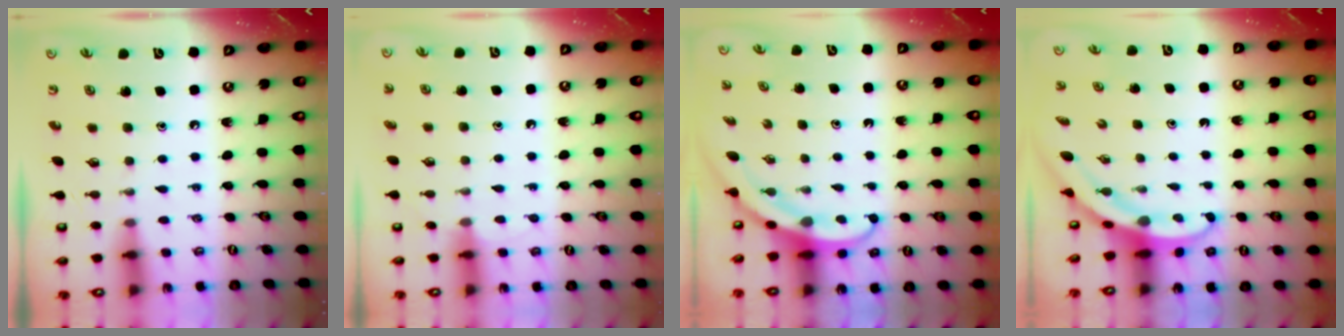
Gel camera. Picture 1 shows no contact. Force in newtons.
{"total": 2.7, "press": 2.7, "slide": 0.3}
{"total": 3.7, "press": 3.7, "slide": 0.3}
{"total": 3.8, "press": 3.8, "slide": 0.1}